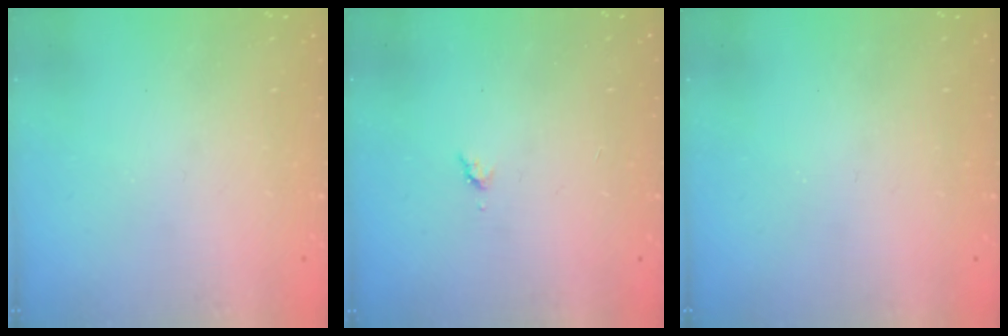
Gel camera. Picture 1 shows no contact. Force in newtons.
{"total": 3.0, "press": 2.9, "slide": 0.5}
{"total": 0.0}